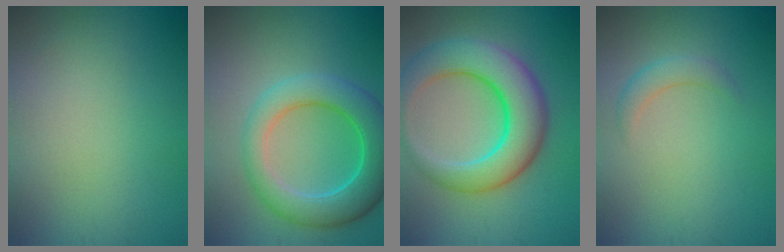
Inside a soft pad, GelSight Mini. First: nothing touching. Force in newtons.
{"total": 7.4, "press": 7.4, "slide": 0.3}
{"total": 9.0, "press": 9.0, "slide": 0.3}
{"total": 1.7, "press": 1.7, "slide": 0.1}